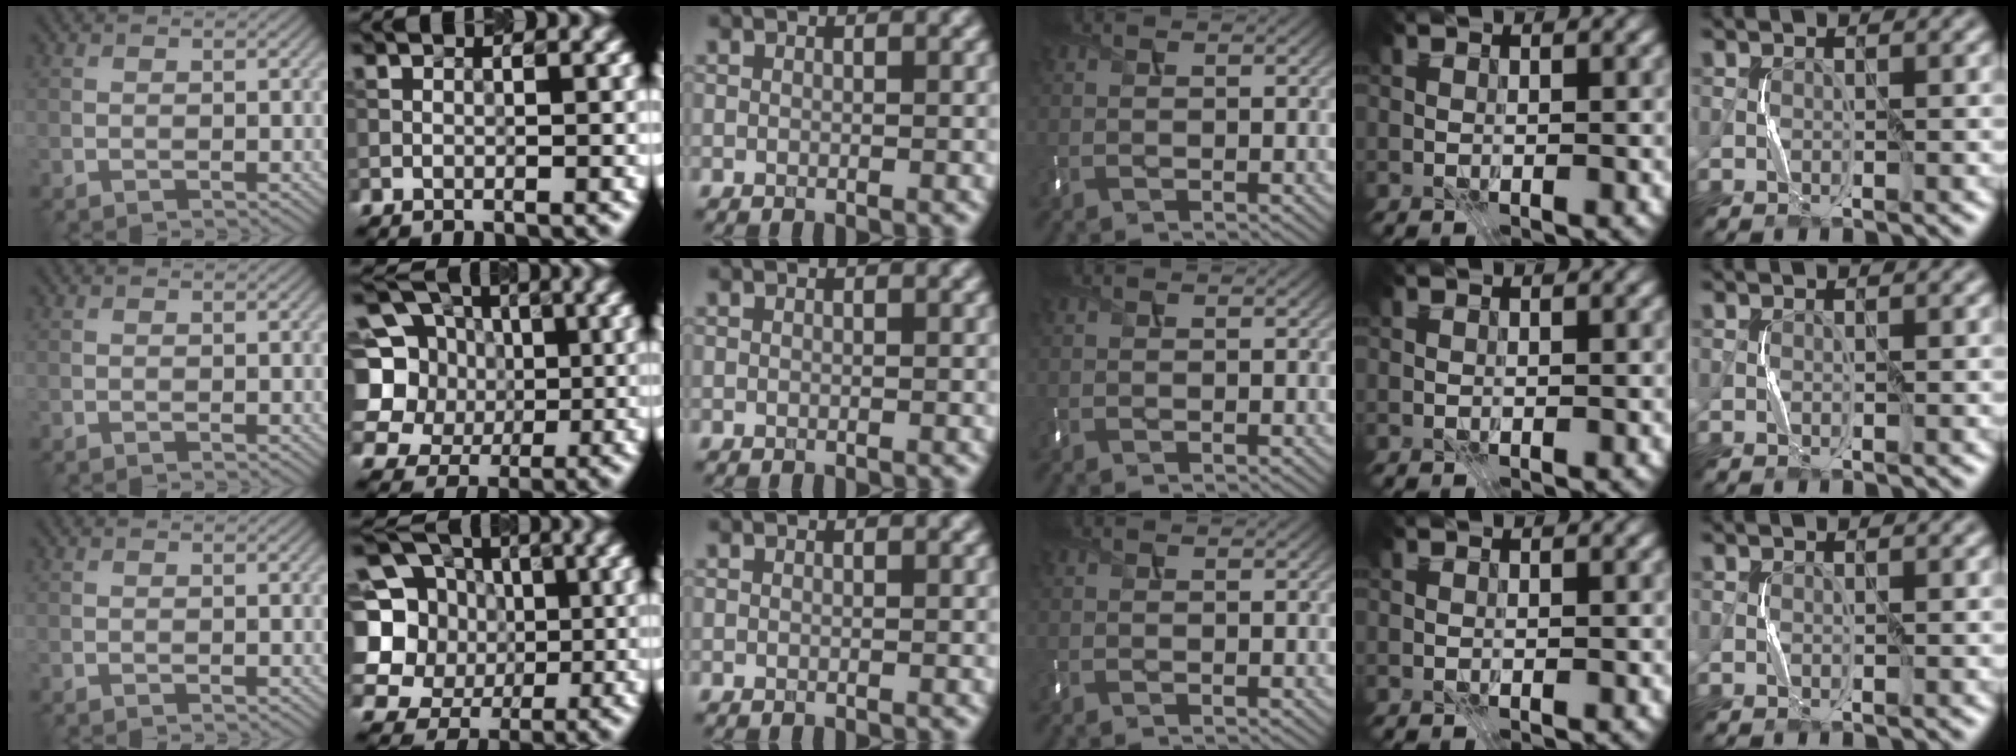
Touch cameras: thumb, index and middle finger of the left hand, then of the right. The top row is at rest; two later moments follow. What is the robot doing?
{"motion": "press", "object": "keyboard"}